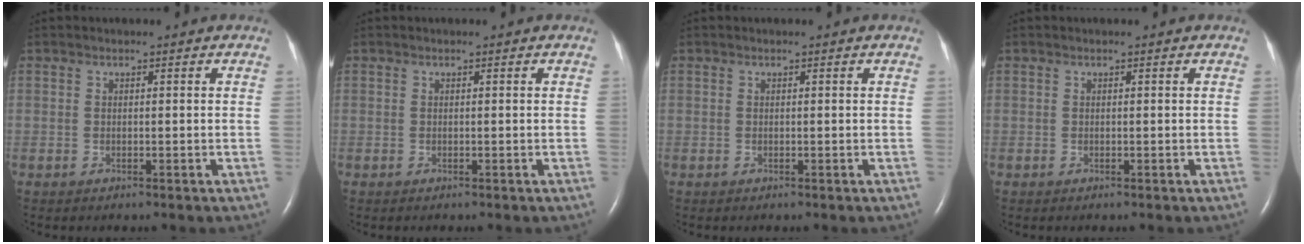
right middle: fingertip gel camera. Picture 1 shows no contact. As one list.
[{"total": 0.0}, {"total": 0.0}, {"total": 0.0}]